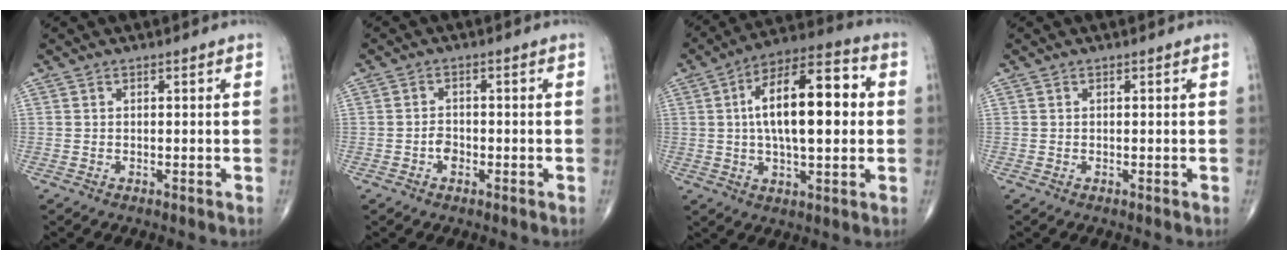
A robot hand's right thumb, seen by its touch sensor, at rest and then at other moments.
{"total": 2.2, "force": [-0.9, 1.6, 1.3], "torque": [-0.013, 0.006, -0.019]}
{"total": 19.1, "force": [2.2, 8.0, 17.2], "torque": [-0.266, 0.025, 0.027]}
{"total": 0.0}